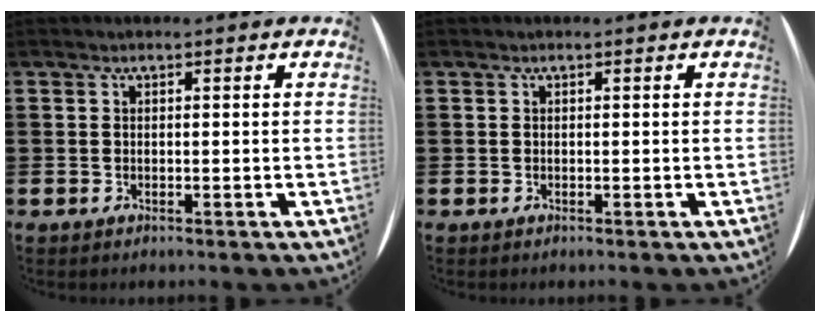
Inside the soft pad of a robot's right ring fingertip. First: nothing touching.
{"total": 0.0}